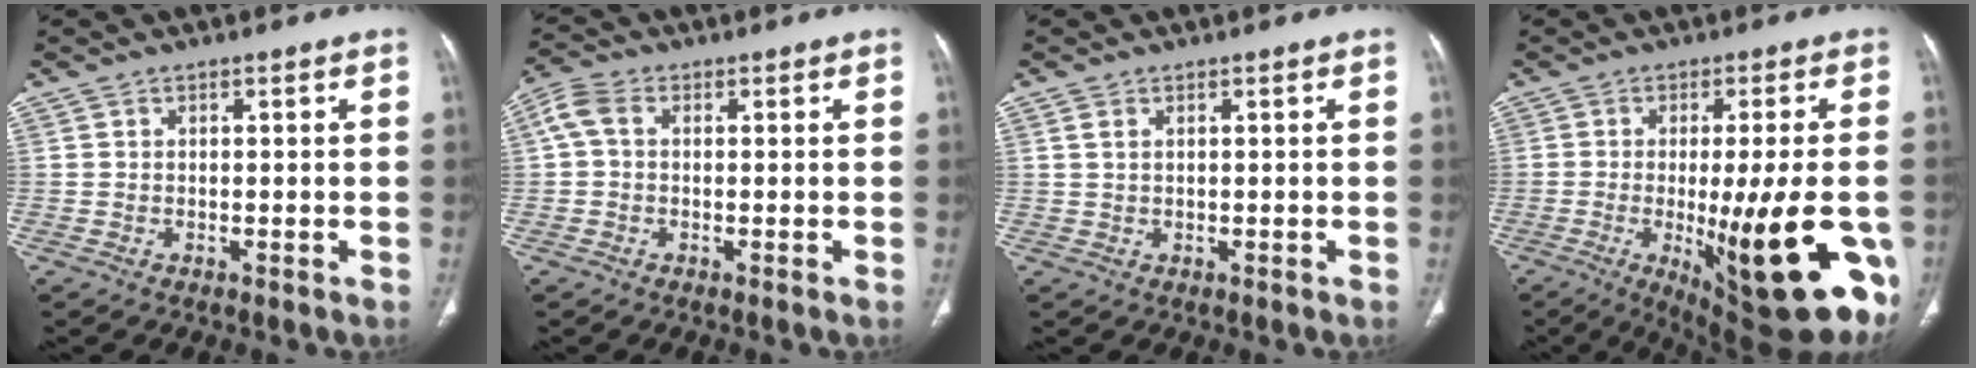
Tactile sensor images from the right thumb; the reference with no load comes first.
{"total": 3.7, "force": [1.0, 3.0, 2.0], "torque": [-0.054, 0.014, 0.008]}
{"total": 1.2, "force": [0.5, 0.7, 0.8], "torque": [-0.021, 0.005, 0.014]}
{"total": 22.8, "force": [-5.5, 6.5, 21.1], "torque": [-0.233, -0.018, -0.053]}